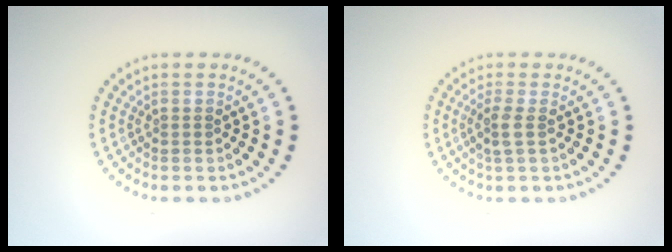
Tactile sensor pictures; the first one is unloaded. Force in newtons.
{"total": 1.6, "press": 1.4, "slide": 0.8}